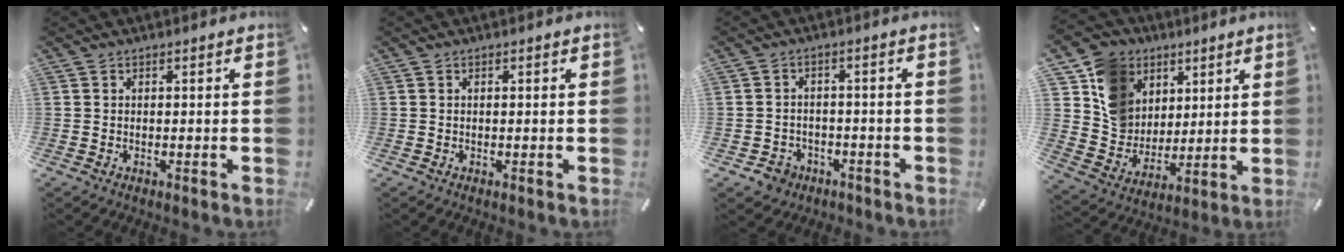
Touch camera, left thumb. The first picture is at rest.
{"total": 0.0}
{"total": 4.3, "force": [-2.3, 3.5, 1.0], "torque": [-0.022, 0.011, -0.044]}
{"total": 13.3, "force": [4.7, 12.0, 3.5], "torque": [-0.068, -0.021, 0.099]}